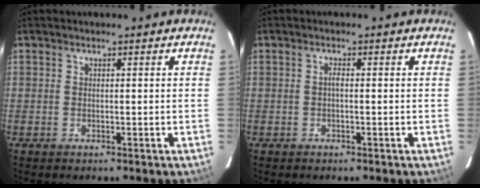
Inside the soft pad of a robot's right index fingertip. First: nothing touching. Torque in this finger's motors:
{"motor_torque": [0.23, -0.09, 0.10, 0.03]}